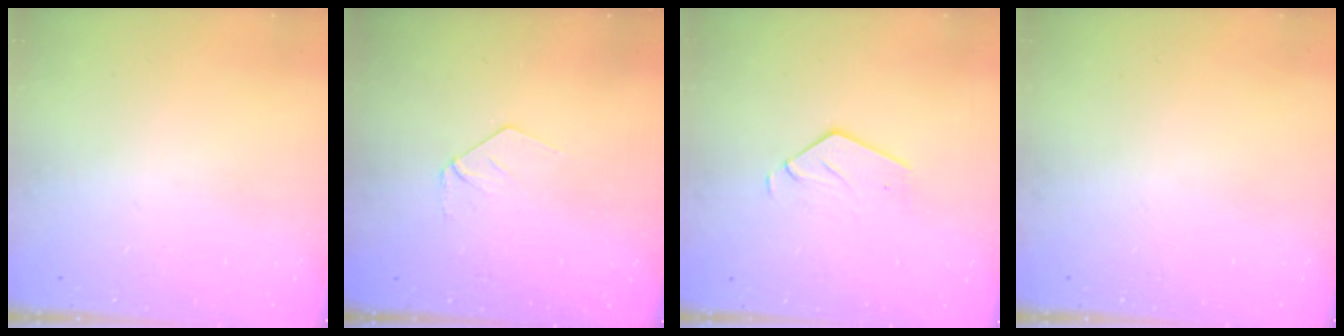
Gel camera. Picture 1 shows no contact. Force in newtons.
{"total": 4.0, "press": 4.0, "slide": 0.3}
{"total": 2.9, "press": 2.9, "slide": 0.2}
{"total": 0.0}